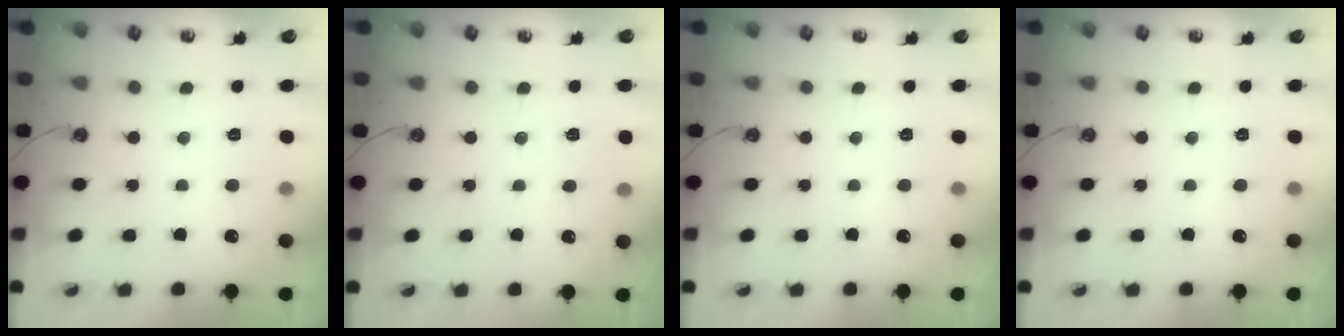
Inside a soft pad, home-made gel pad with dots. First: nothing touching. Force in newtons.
{"total": 3.5, "press": 3.4, "slide": 0.4}
{"total": 0.0}
{"total": 0.0}